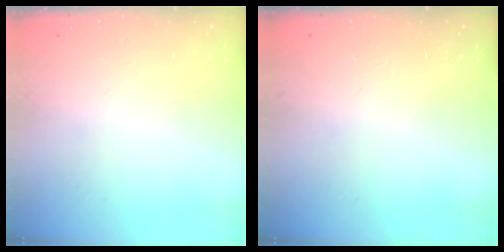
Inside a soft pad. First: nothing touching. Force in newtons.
{"total": 0.0}